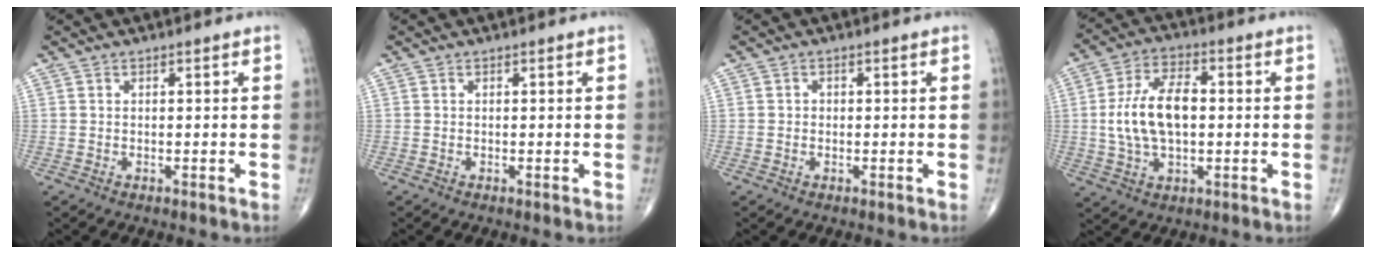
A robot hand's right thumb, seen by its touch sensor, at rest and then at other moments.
{"total": 0.0}
{"total": 0.7, "force": [-0.1, 0.7, 0.2], "torque": [0.002, 0.002, -0.004]}
{"total": 12.5, "force": [0.1, 6.8, 10.5], "torque": [-0.198, 0.016, 0.003]}